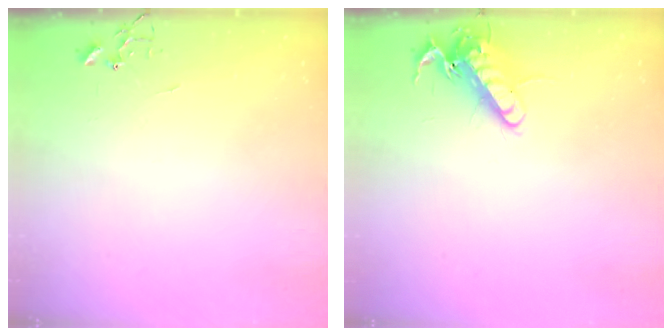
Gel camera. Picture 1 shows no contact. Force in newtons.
{"total": 13.5, "press": 13.3, "slide": 1.9}